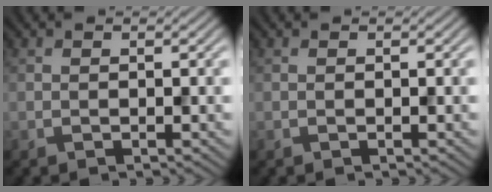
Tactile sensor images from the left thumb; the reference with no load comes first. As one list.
[{"total": 0.0}]